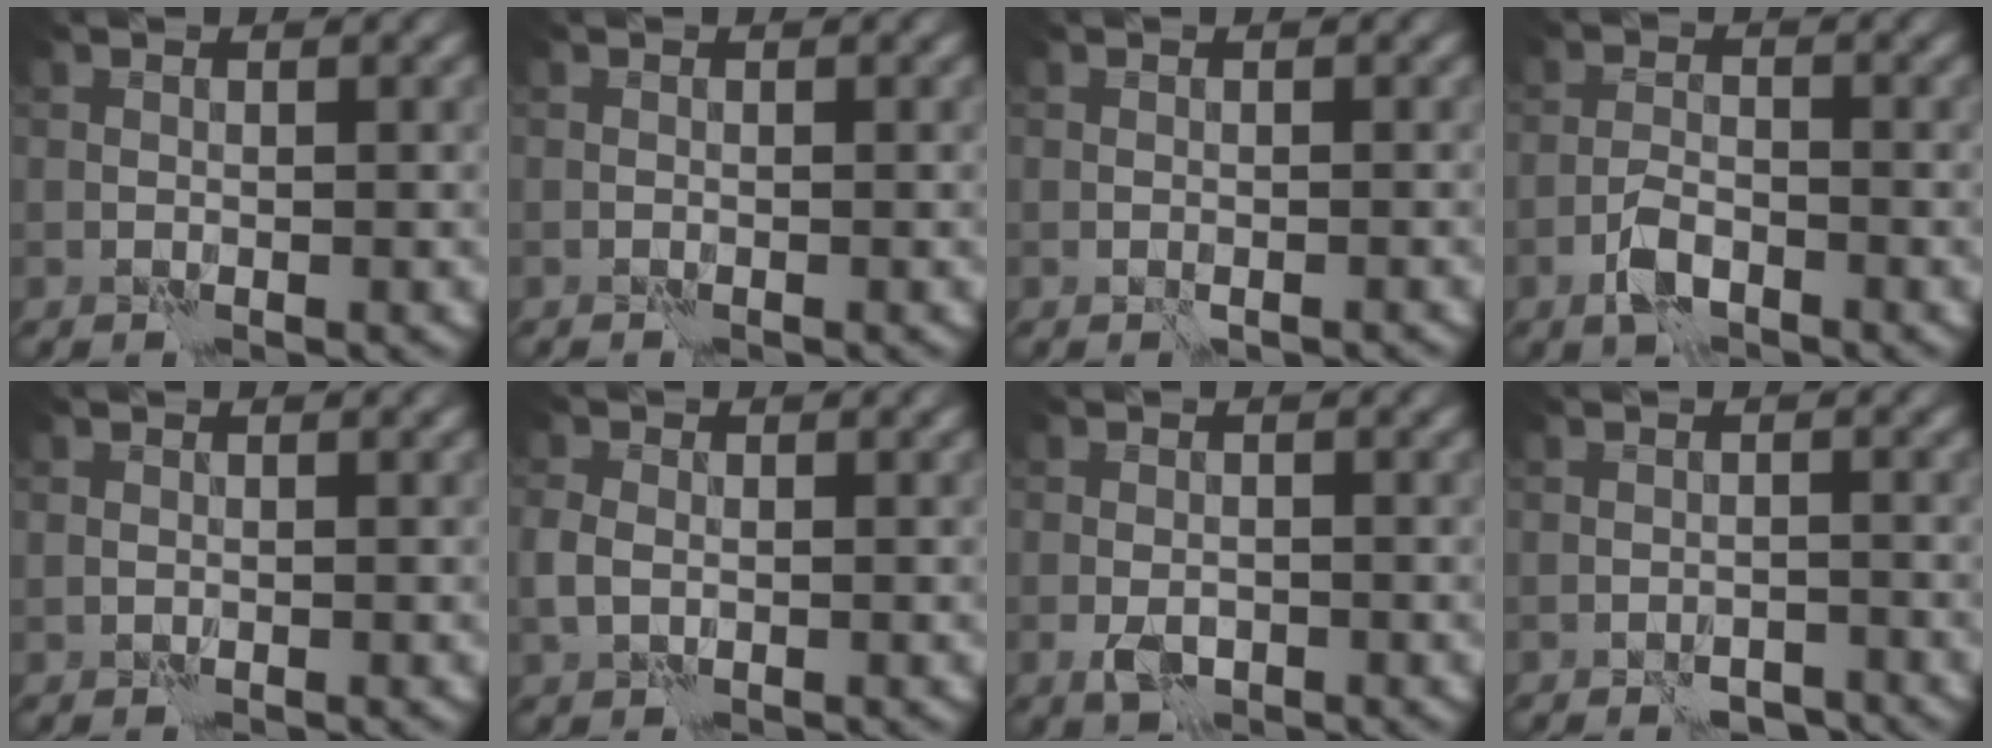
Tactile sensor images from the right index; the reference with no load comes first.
{"total": 0.0}
{"total": 1.0, "force": [-0.8, 0.1, 0.6], "torque": [-0.004, 0.002, -0.011]}
{"total": 2.8, "force": [-1.8, 1.2, 1.9], "torque": [-0.037, 0.003, -0.039]}
{"total": 0.6, "force": [0.3, 0.5, 0.1], "torque": [0.001, -0.001, 0.008]}
{"total": 1.8, "force": [-0.1, 1.5, 1.1], "torque": [-0.029, 0.004, -0.004]}
{"total": 2.4, "force": [-1.0, 1.4, 1.7], "torque": [-0.034, -0.002, -0.020]}
{"total": 2.2, "force": [-2.0, 0.7, 0.7], "torque": [-0.004, 0.004, -0.030]}